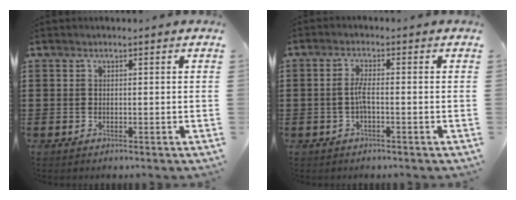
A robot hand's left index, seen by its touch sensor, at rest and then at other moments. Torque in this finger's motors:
{"motor_torque": [0.50, 0.11, 0.25, 0.04]}